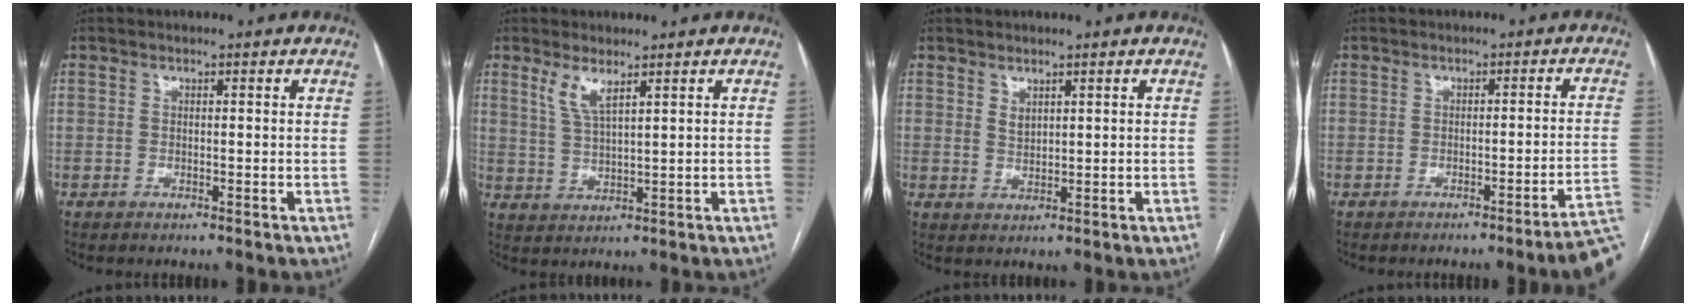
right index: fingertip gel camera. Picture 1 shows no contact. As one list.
[{"total": 4.1, "force": [2.6, 0.5, 3.1], "torque": [-0.068, -0.005, 0.059]}, {"total": 1.7, "force": [1.2, 0.8, 0.9], "torque": [-0.015, -0.004, 0.030]}, {"total": 6.8, "force": [-5.0, -1.3, 4.4], "torque": [-0.022, 0.008, -0.062]}]